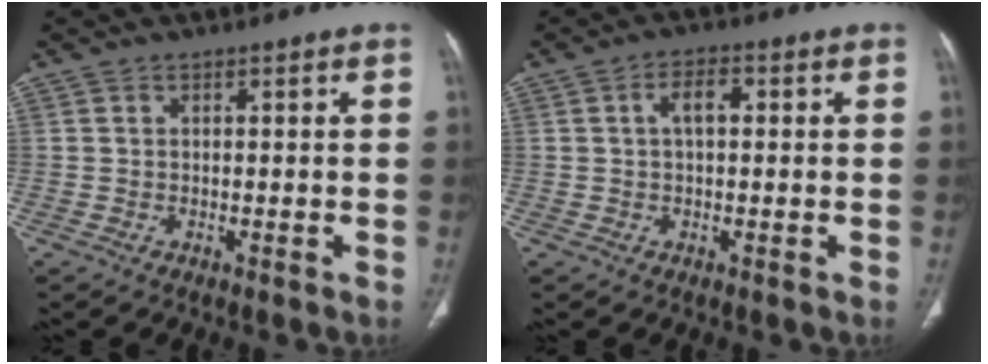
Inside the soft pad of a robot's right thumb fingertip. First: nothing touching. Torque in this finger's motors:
{"motor_torque": [1.36, 1.94, 0.49, -0.29, 0.02]}